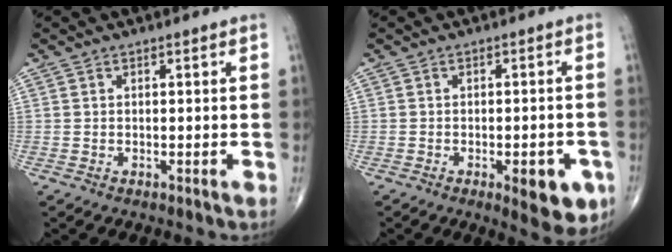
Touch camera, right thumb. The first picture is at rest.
{"total": 8.1, "force": [-3.3, 3.1, 6.7], "torque": [-0.065, 0.005, -0.033]}